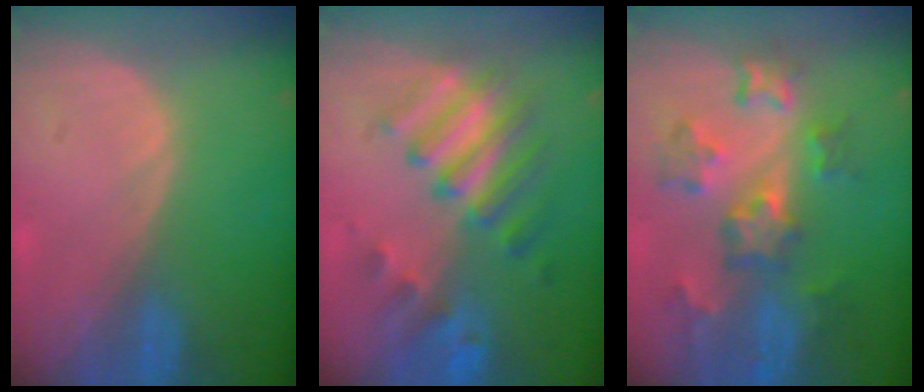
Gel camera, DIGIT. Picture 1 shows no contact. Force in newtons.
{"total": 8.8, "press": 8.1, "slide": 3.3}
{"total": 8.6, "press": 7.8, "slide": 3.8}